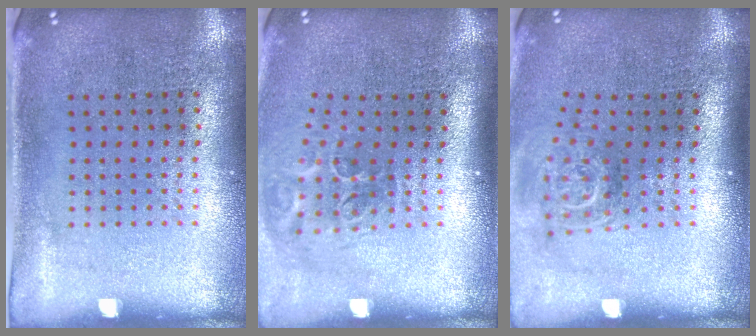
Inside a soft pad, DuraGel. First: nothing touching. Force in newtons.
{"total": 2.0, "press": 1.2, "slide": 1.6}
{"total": 1.9, "press": 1.3, "slide": 1.3}